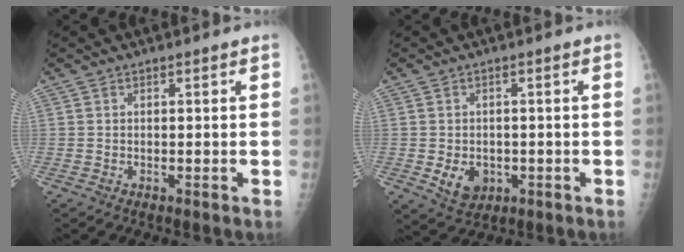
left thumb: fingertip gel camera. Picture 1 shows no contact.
{"total": 5.3, "force": [-1.2, 4.3, 3.0], "torque": [-0.031, 0.000, -0.006]}